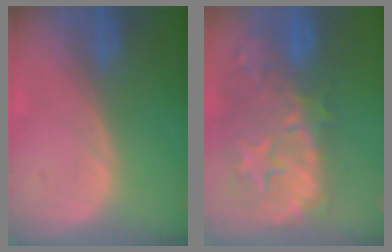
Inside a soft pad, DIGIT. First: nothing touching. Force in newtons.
{"total": 13.1, "press": 11.7, "slide": 6.0}